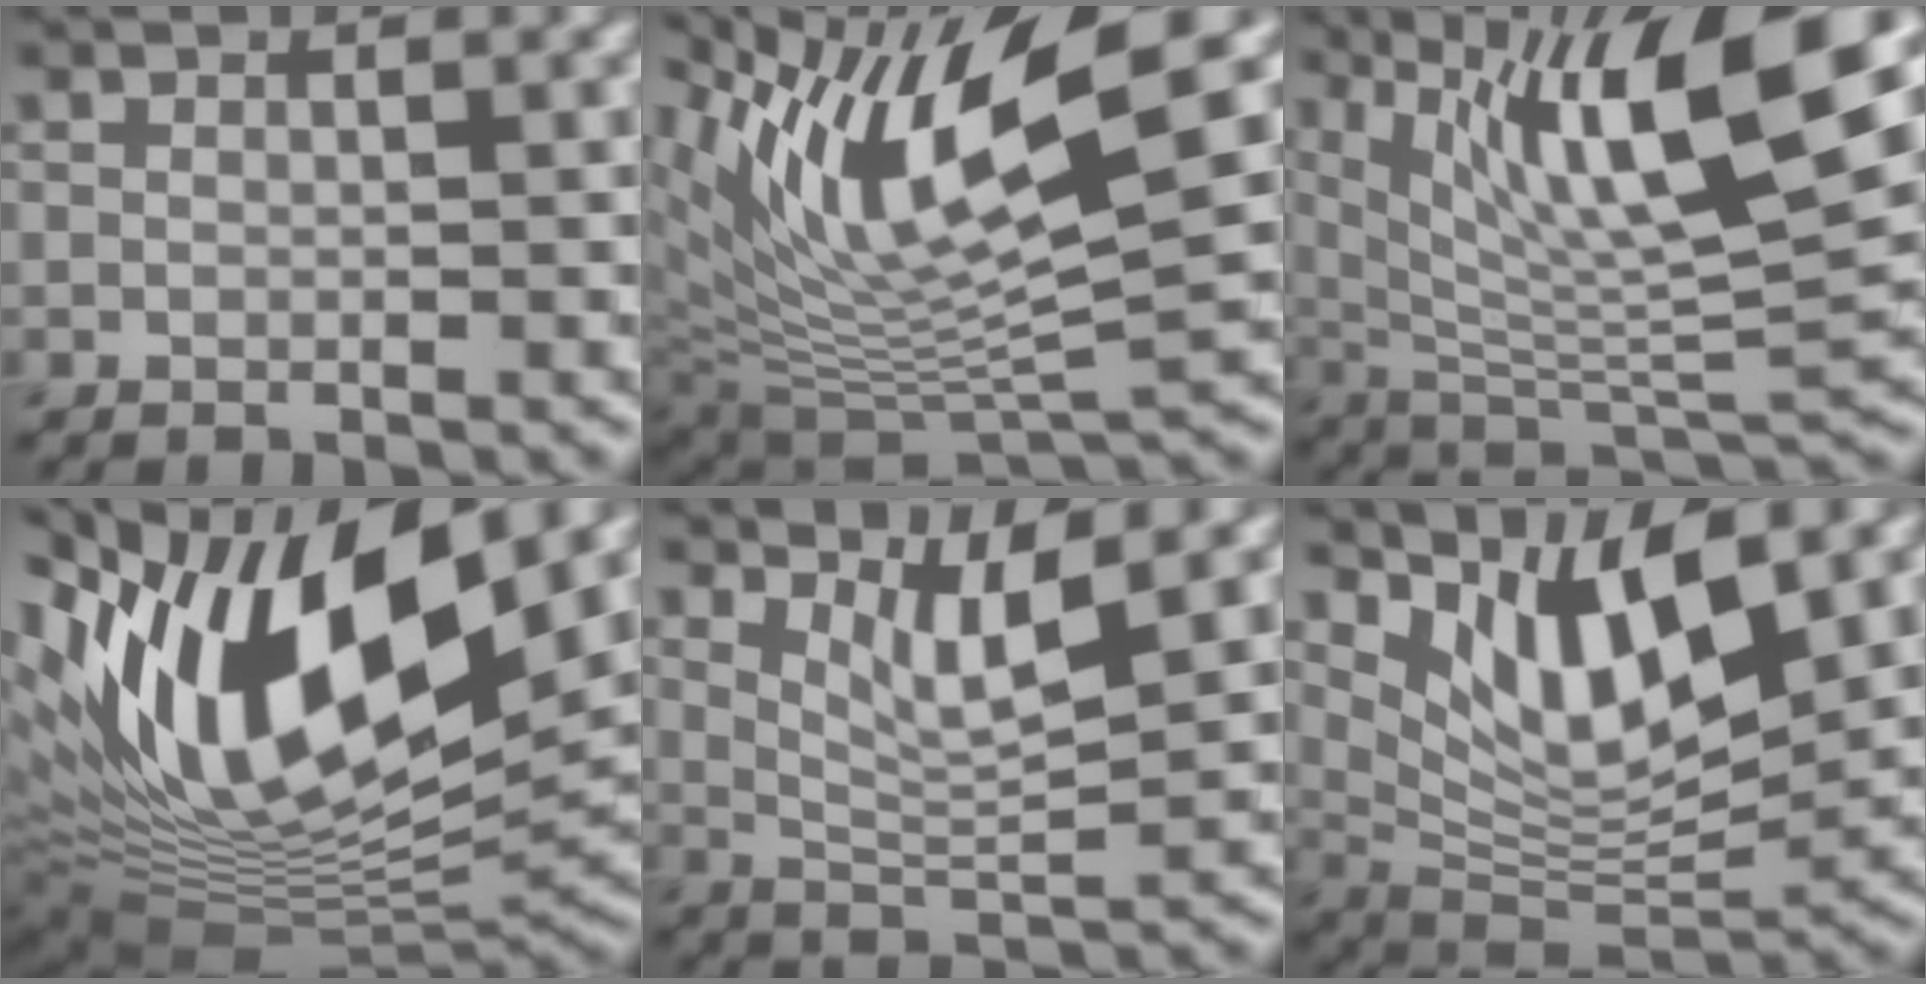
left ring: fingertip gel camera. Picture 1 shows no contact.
{"total": 12.3, "force": [5.4, 3.3, 10.6], "torque": [-0.192, -0.006, 0.107]}
{"total": 12.7, "force": [5.8, 3.0, 10.9], "torque": [-0.190, 0.002, 0.109]}
{"total": 16.1, "force": [4.0, 6.9, 14.0], "torque": [-0.260, 0.011, 0.061]}
{"total": 4.2, "force": [2.4, 0.7, 3.4], "torque": [-0.067, -0.008, 0.049]}
{"total": 8.7, "force": [4.7, 2.7, 6.8], "torque": [-0.121, -0.013, 0.092]}